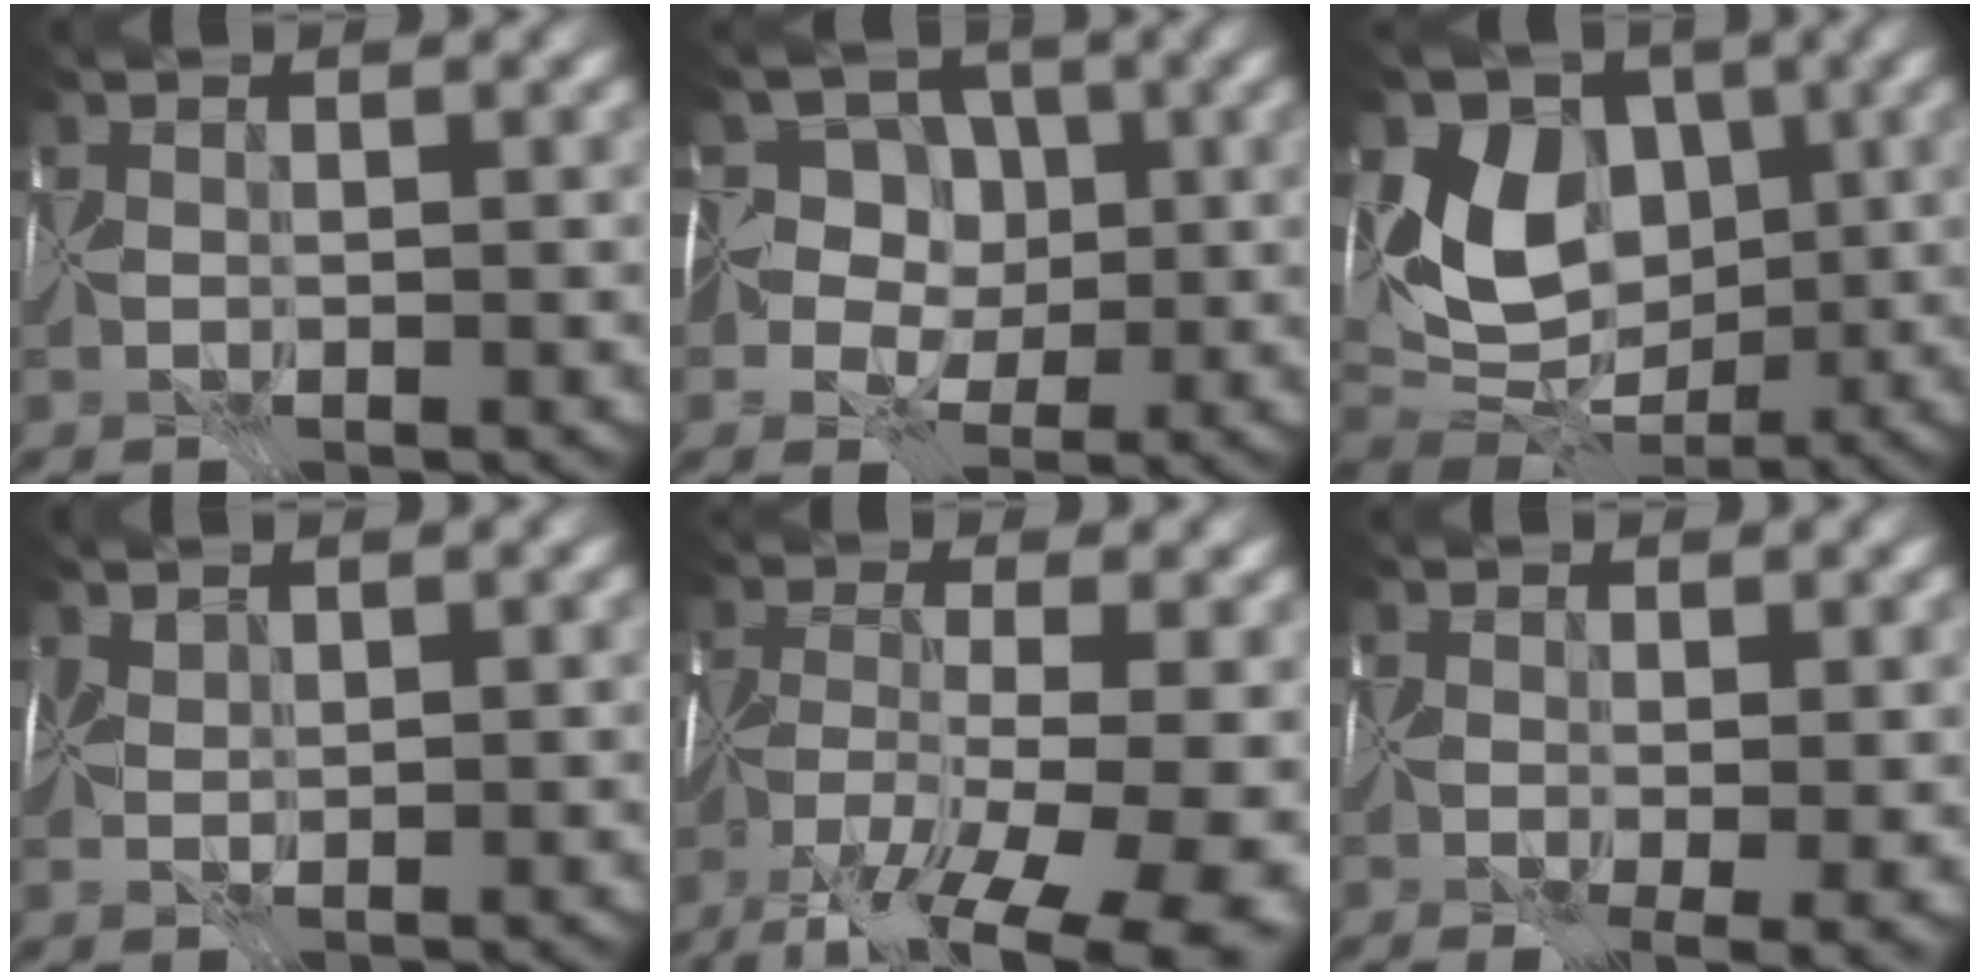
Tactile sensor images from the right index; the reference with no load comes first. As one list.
[{"total": 5.6, "force": [0.7, 4.8, 2.8], "torque": [-0.032, 0.018, -0.021]}, {"total": 7.5, "force": [1.6, 5.7, 4.6], "torque": [-0.081, -0.007, 0.021]}, {"total": 1.2, "force": [1.0, 0.4, 0.3], "torque": [-0.013, 0.006, 0.020]}, {"total": 15.5, "force": [-9.5, 5.6, 10.9], "torque": [-0.189, -0.019, -0.126]}, {"total": 3.8, "force": [-0.6, 1.2, 3.6], "torque": [-0.051, -0.009, -0.006]}]